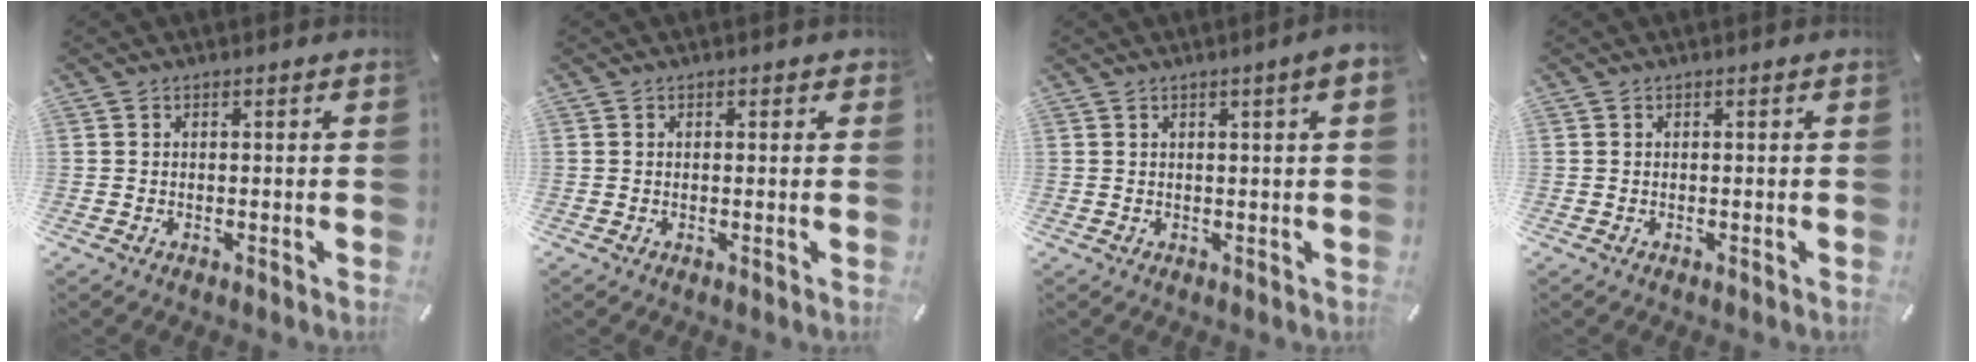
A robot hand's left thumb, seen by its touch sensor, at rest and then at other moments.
{"total": 0.5, "force": [0.2, 0.5, 0.3], "torque": [0.004, 0.001, 0.000]}
{"total": 3.6, "force": [1.1, 0.2, 3.4], "torque": [-0.063, -0.001, 0.019]}
{"total": 0.0}